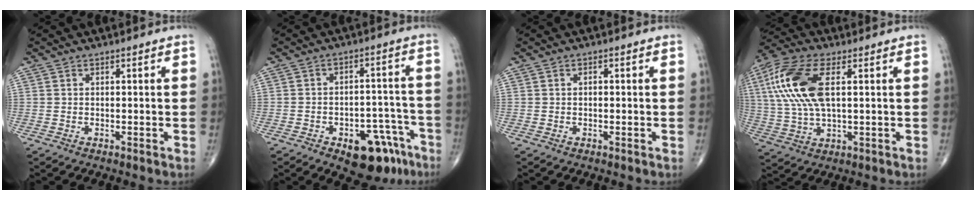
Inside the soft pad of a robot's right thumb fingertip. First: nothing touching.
{"total": 12.8, "force": [-7.5, 6.6, 8.0], "torque": [-0.068, 0.059, -0.095]}
{"total": 0.7, "force": [0.1, 0.4, 0.6], "torque": [-0.012, 0.001, 0.001]}
{"total": 16.0, "force": [3.8, 7.2, 13.7], "torque": [-0.310, 0.008, 0.072]}